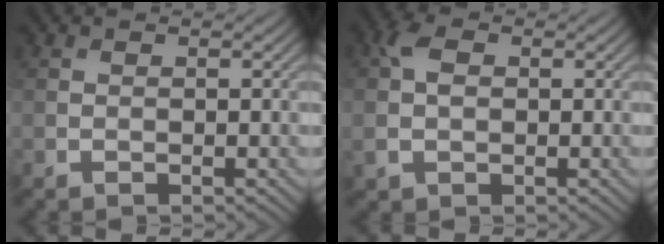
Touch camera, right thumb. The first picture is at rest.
{"total": 3.7, "force": [0.4, 2.6, 2.6], "torque": [-0.066, 0.004, 0.004]}